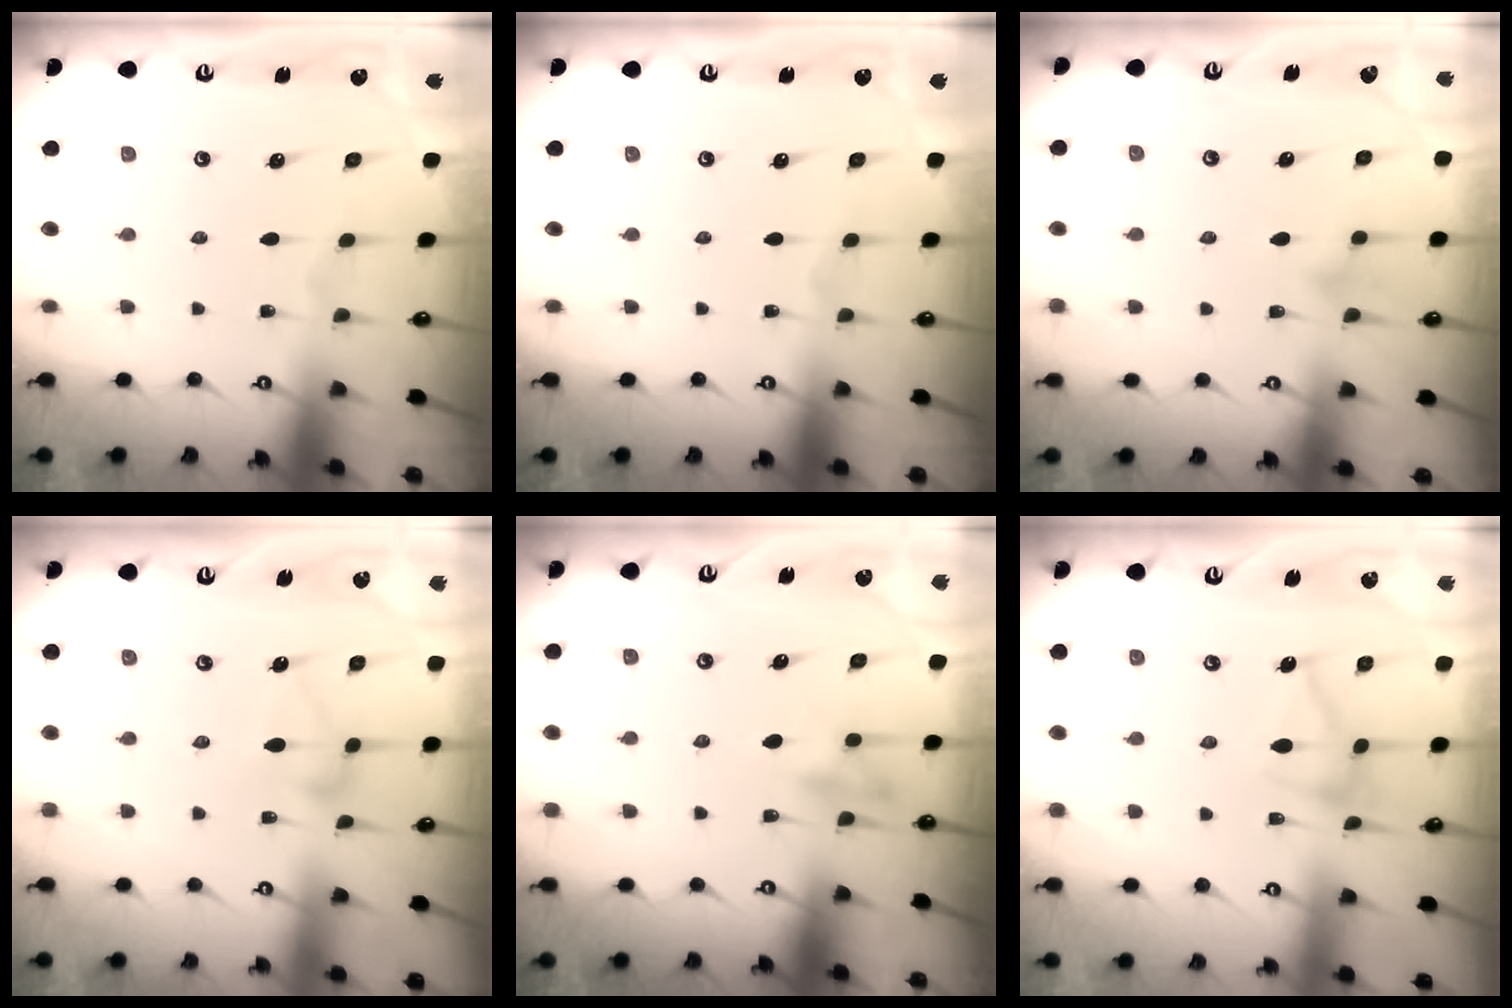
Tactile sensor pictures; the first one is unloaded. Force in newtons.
{"total": 0.0}
{"total": 7.1, "press": 7.0, "slide": 0.7}
{"total": 5.6, "press": 5.6, "slide": 0.3}
{"total": 9.0, "press": 8.9, "slide": 1.2}
{"total": 13.1, "press": 13.1, "slide": 0.5}